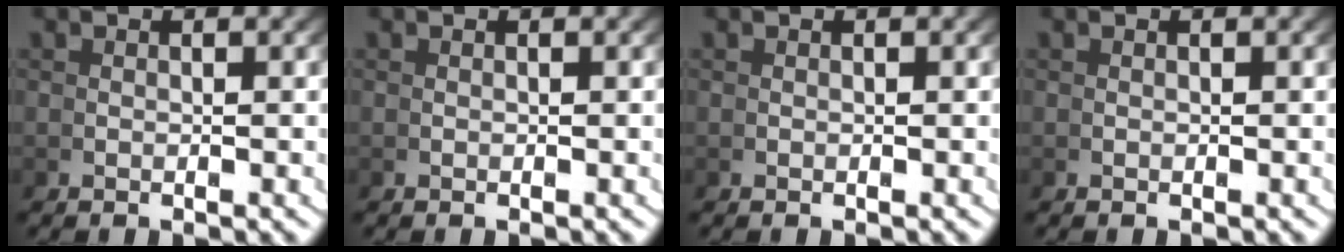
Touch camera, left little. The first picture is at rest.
{"total": 0.0}
{"total": 0.0}
{"total": 0.0}